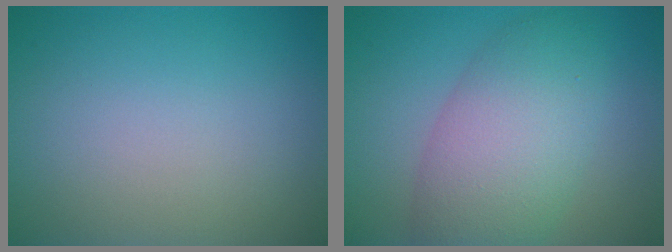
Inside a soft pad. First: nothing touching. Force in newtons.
{"total": 7.3, "press": 7.3, "slide": 0.4}